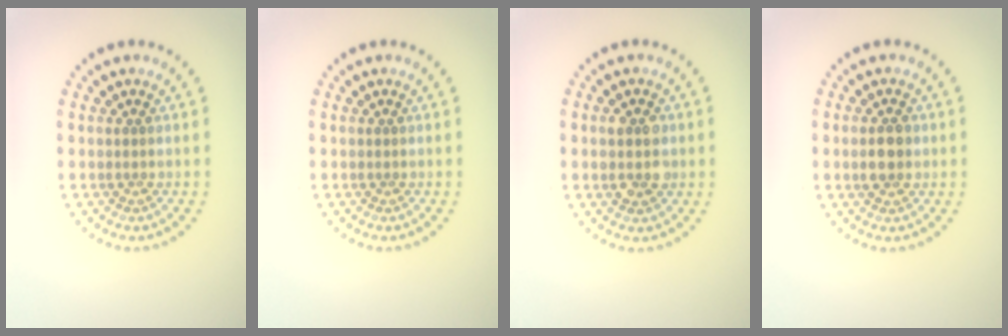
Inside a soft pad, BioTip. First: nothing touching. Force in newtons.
{"total": 0.0}
{"total": 2.7, "press": 2.7, "slide": 0.3}
{"total": 2.9, "press": 2.9, "slide": 0.1}